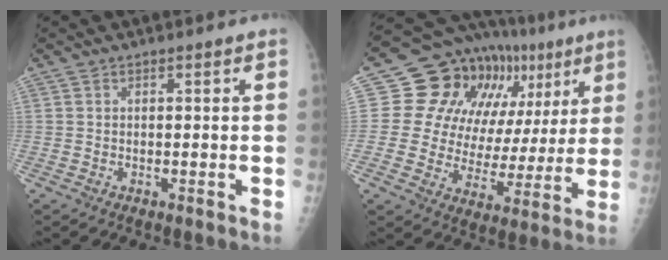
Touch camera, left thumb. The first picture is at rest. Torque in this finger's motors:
{"motor_torque": [-0.17, 0.77, -0.07, -0.18, 0.05]}